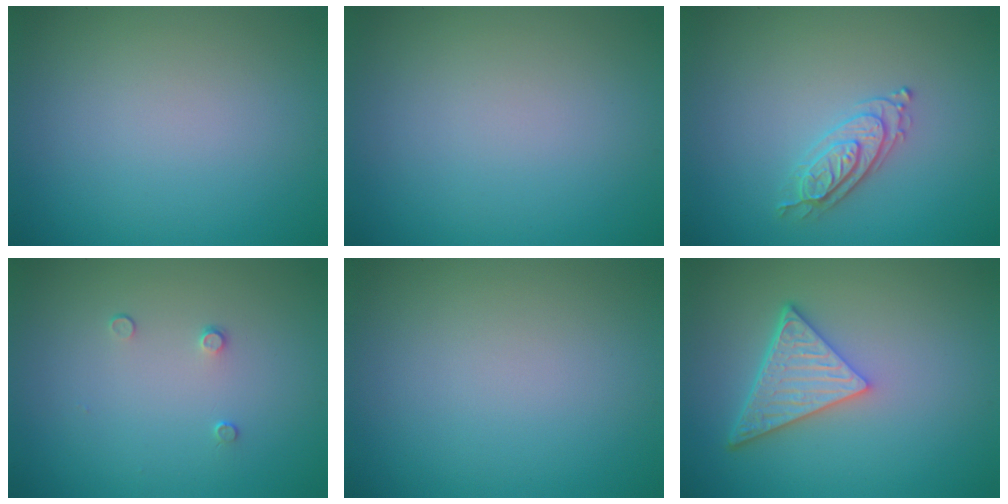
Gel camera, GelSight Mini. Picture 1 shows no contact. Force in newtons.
{"total": 0.0}
{"total": 2.2, "press": 2.2, "slide": 0.4}
{"total": 0.8, "press": 0.4, "slide": 0.6}
{"total": 0.0}
{"total": 5.0, "press": 3.7, "slide": 3.3}